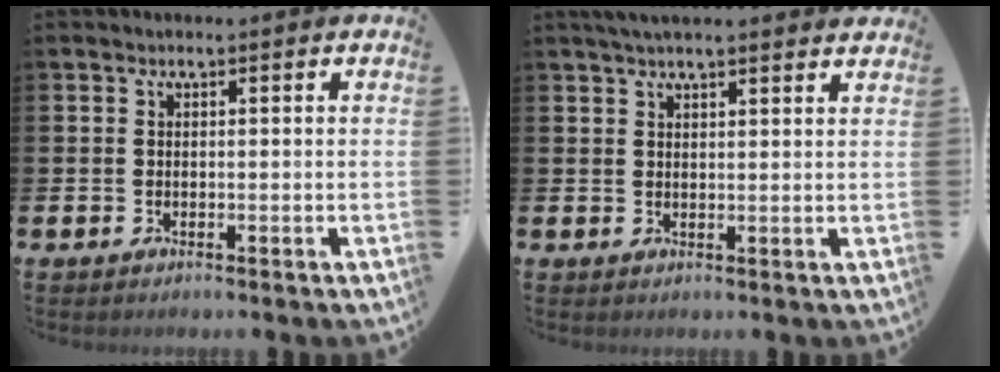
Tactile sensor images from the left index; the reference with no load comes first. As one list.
[{"total": 4.1, "force": [3.8, 0.2, 1.3], "torque": [-0.034, -0.008, 0.071]}]